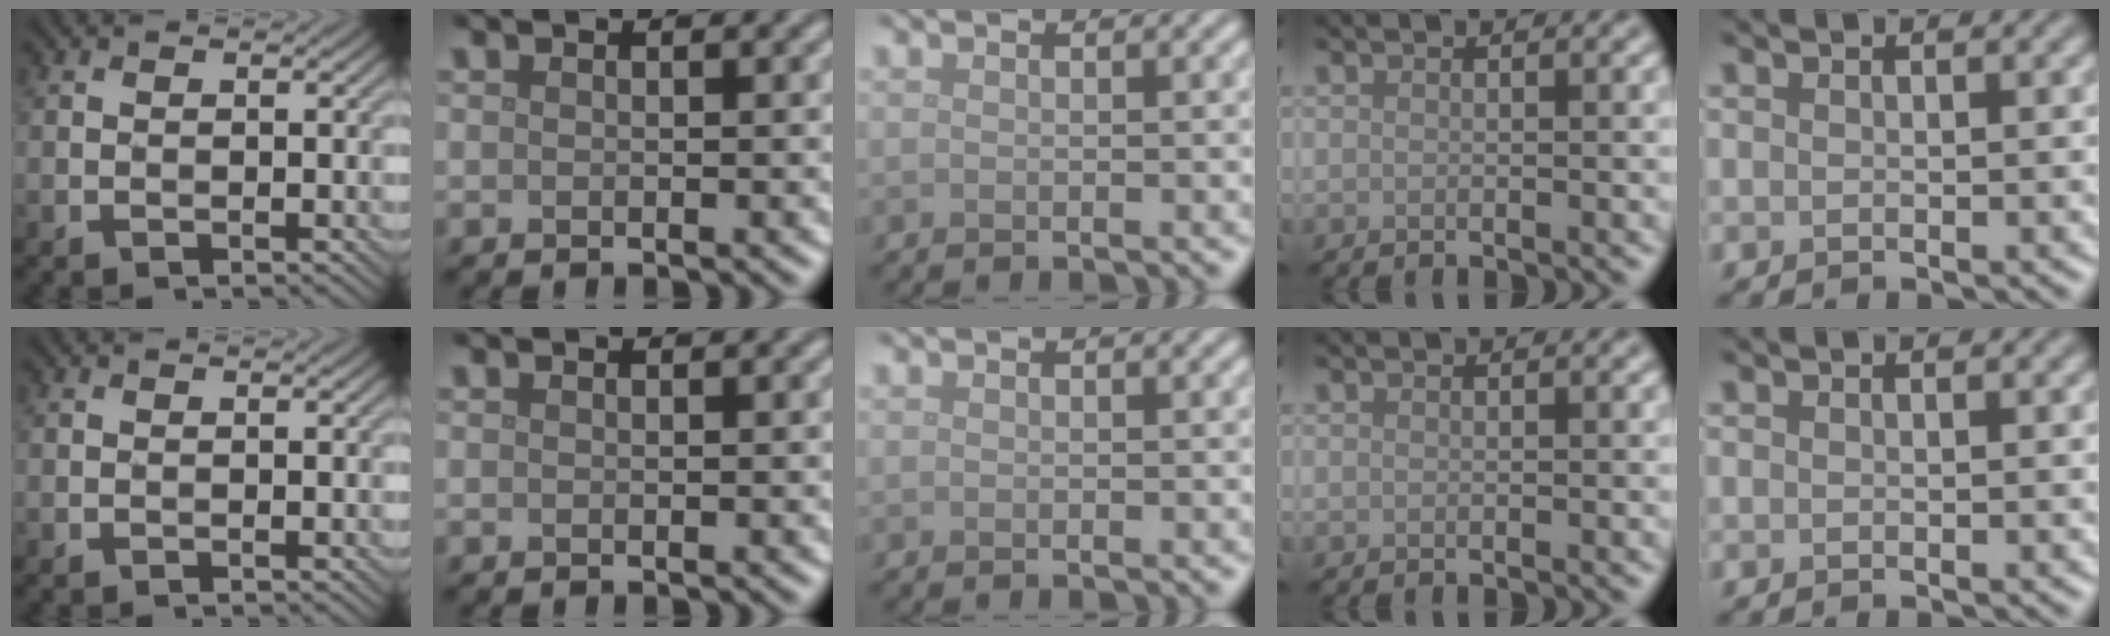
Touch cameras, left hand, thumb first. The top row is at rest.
{}